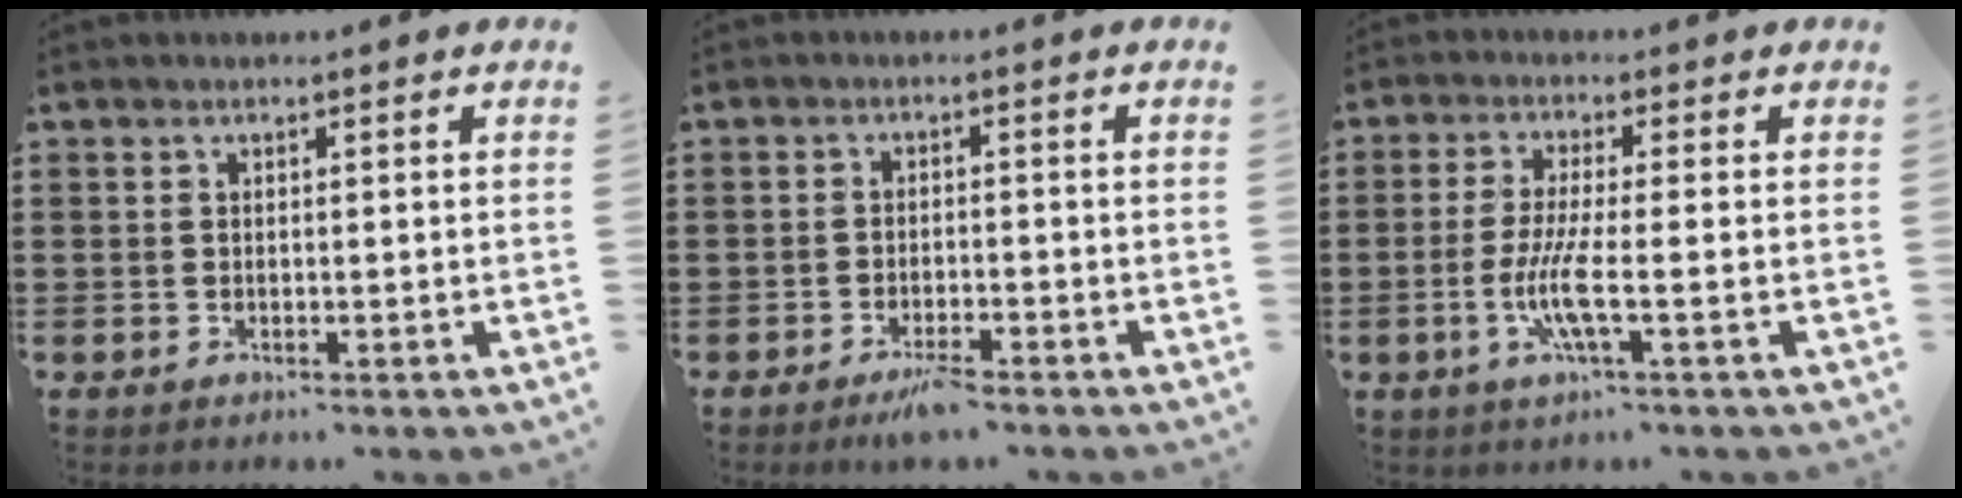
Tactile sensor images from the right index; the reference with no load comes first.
{"total": 2.6, "force": [-2.0, 0.3, 1.6], "torque": [-0.026, 0.004, -0.037]}
{"total": 6.7, "force": [-1.7, 0.7, 6.5], "torque": [-0.146, -0.020, -0.039]}